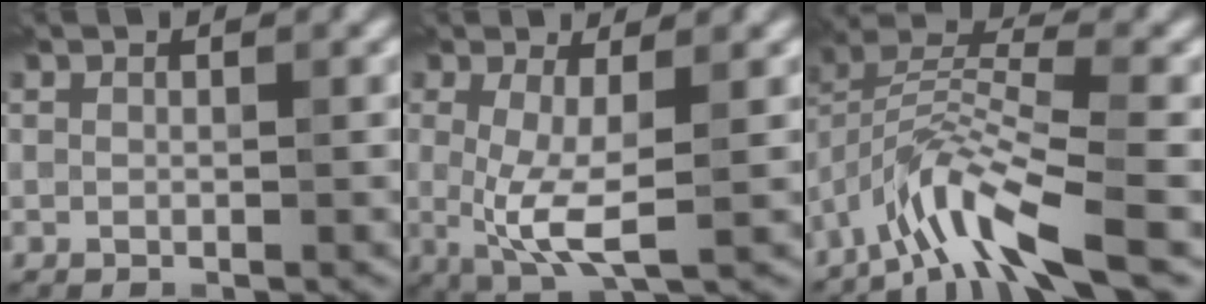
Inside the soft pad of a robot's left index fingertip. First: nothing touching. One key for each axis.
{"total": 5.0, "fx": -0.3, "fy": 1.4, "fz": 4.8, "tx": -0.099, "ty": -0.012, "tz": -0.005}
{"total": 7.6, "fx": -4.9, "fy": 1.6, "fz": 5.6, "tx": -0.103, "ty": 0.009, "tz": -0.102}